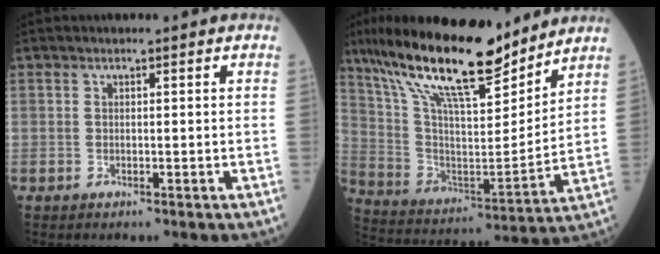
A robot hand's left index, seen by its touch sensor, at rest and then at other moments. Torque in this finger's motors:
{"motor_torque": [1.01, -1.13, 1.05, 0.21]}